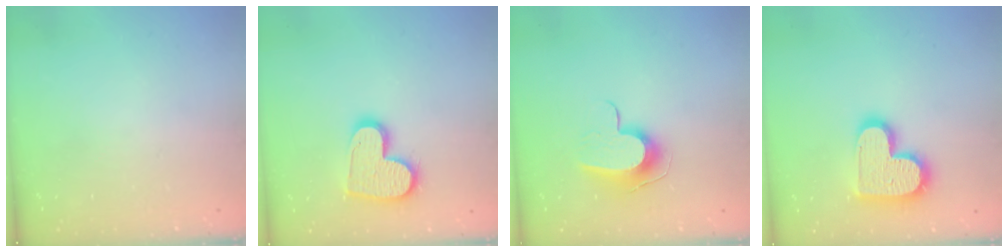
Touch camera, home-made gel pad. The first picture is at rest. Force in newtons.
{"total": 14.6, "press": 14.6, "slide": 1.2}
{"total": 9.3, "press": 9.3, "slide": 0.3}
{"total": 16.0, "press": 16.0, "slide": 1.1}